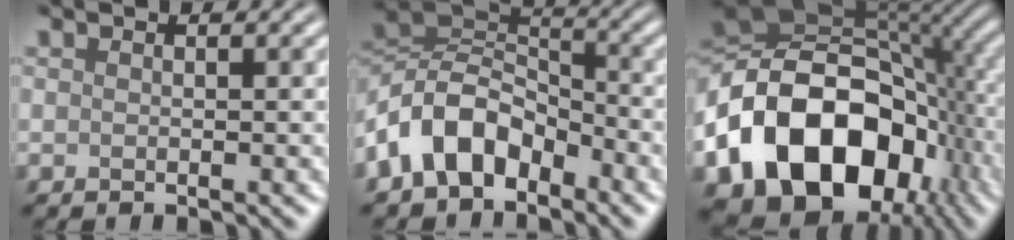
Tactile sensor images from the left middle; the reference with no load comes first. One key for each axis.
{"total": 7.9, "fx": -4.2, "fy": 4.9, "fz": 4.6, "tx": -0.085, "ty": 0.010, "tz": -0.095}
{"total": 19.3, "fx": -6.3, "fy": 13.6, "fz": 12.2, "tx": -0.236, "ty": -0.011, "tz": -0.113}